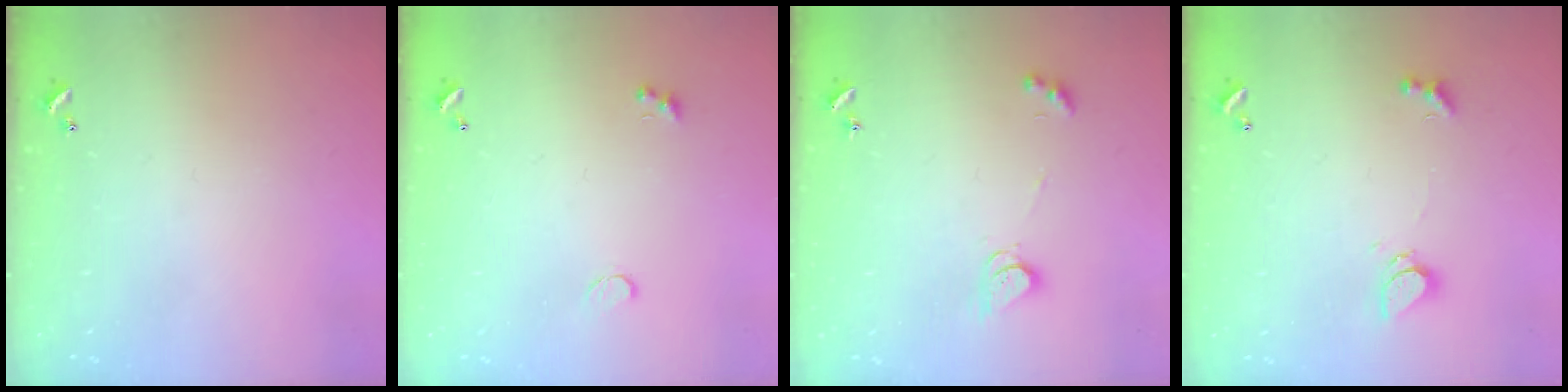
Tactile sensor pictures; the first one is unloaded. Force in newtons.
{"total": 0.6, "press": 0.4, "slide": 0.4}
{"total": 3.3, "press": 3.3, "slide": 0.3}
{"total": 1.0, "press": 0.9, "slide": 0.4}